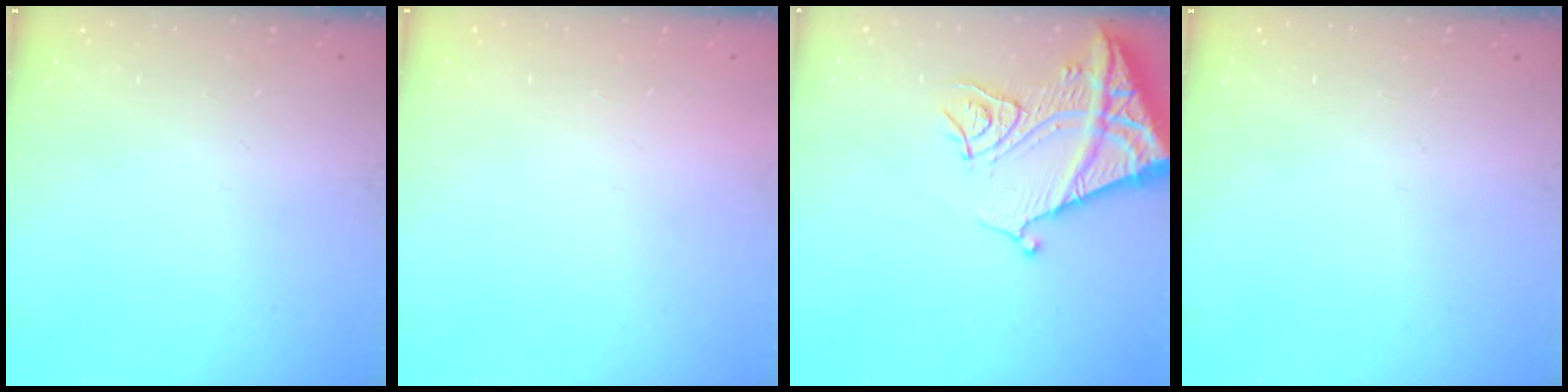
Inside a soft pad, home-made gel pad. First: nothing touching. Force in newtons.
{"total": 1.5, "press": 1.5, "slide": 0.1}
{"total": 13.8, "press": 13.7, "slide": 1.4}
{"total": 0.0}